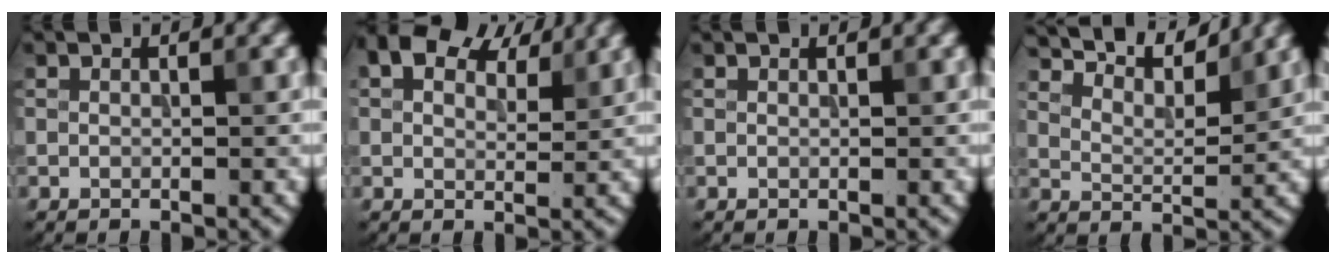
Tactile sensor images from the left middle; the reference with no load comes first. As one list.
[{"total": 8.3, "force": [5.1, 4.4, 4.9], "torque": [-0.075, 0.019, 0.059]}, {"total": 0.0}, {"total": 9.8, "force": [8.6, 2.2, 4.1], "torque": [-0.070, 0.008, 0.114]}]